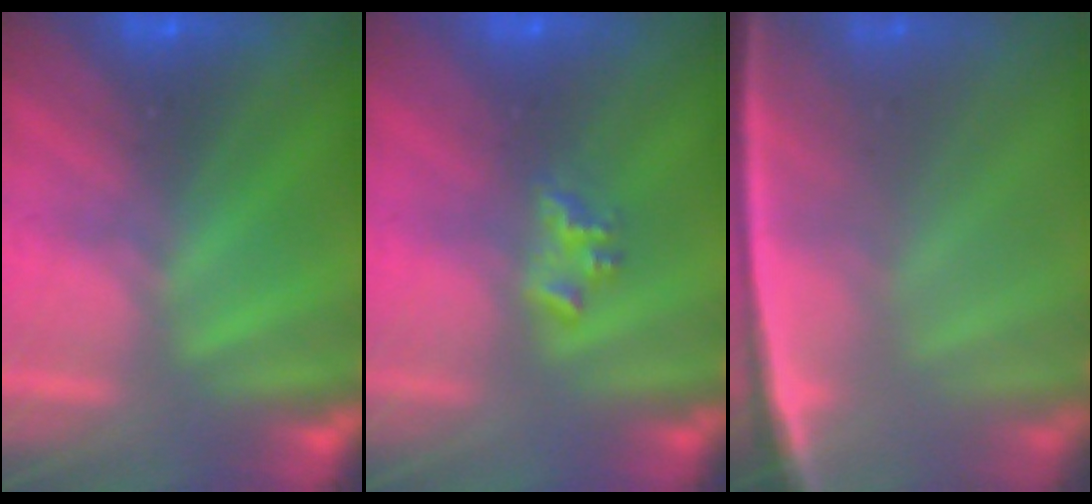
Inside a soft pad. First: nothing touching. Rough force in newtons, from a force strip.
{"total": 2.1}
{"total": 8.0}